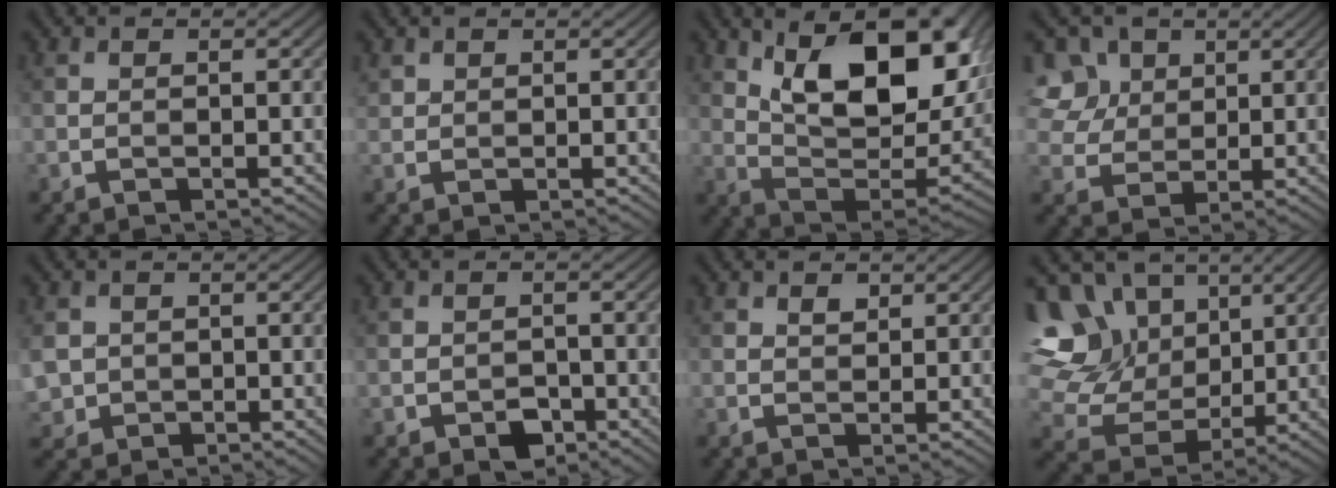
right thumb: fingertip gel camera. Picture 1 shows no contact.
{"total": 1.4, "force": [1.0, 0.9, 0.2], "torque": [-0.007, 0.002, 0.025]}
{"total": 17.3, "force": [7.5, 8.1, 13.3], "torque": [-0.209, 0.004, 0.118]}
{"total": 8.0, "force": [3.7, 6.1, 3.5], "torque": [-0.146, 0.009, 0.074]}
{"total": 3.2, "force": [0.0, 3.0, 1.1], "torque": [-0.043, -0.008, -0.001]}
{"total": 2.7, "force": [-1.6, 1.7, 1.4], "torque": [-0.021, -0.003, -0.029]}
{"total": 1.1, "force": [0.7, 0.6, 0.6], "torque": [-0.012, -0.001, 0.015]}
{"total": 15.0, "force": [3.9, 12.2, 7.8], "torque": [-0.249, 0.033, 0.080]}